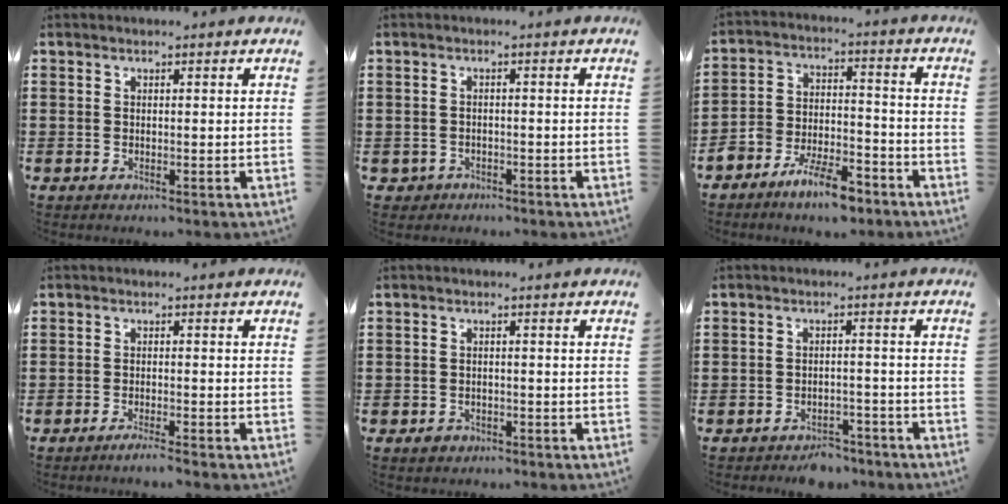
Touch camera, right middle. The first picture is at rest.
{"total": 1.2, "force": [-0.9, 0.8, -0.1], "torque": [-0.004, 0.000, -0.022]}
{"total": 8.3, "force": [-7.3, 2.3, 3.3], "torque": [-0.064, 0.019, -0.139]}
{"total": 1.6, "force": [-1.4, -0.2, 0.8], "torque": [-0.012, -0.003, -0.024]}
{"total": 1.2, "force": [-0.8, 0.8, 0.3], "torque": [-0.010, 0.000, -0.019]}
{"total": 3.2, "force": [-3.1, 0.8, -0.2], "torque": [-0.004, 0.003, -0.066]}